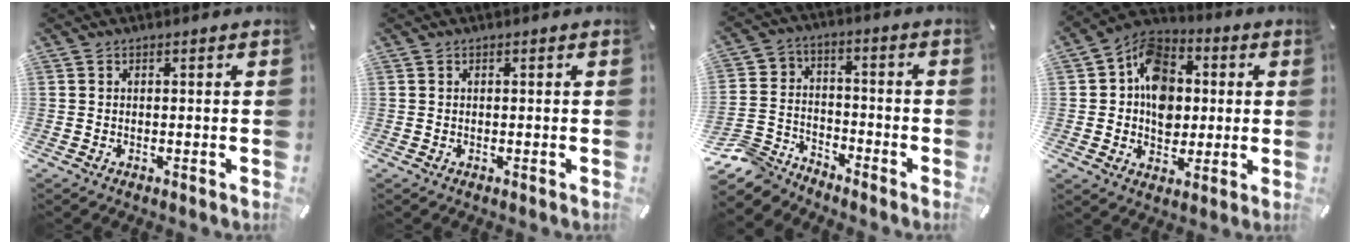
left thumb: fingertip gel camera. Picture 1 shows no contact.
{"total": 0.0}
{"total": 11.3, "force": [-8.8, 7.0, 1.6], "torque": [-0.042, 0.051, -0.164]}
{"total": 12.4, "force": [0.4, 10.6, 6.5], "torque": [-0.100, 0.013, 0.008]}